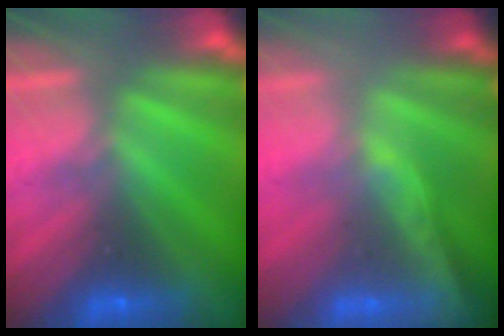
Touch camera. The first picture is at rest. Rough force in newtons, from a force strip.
{"total": 1.8}